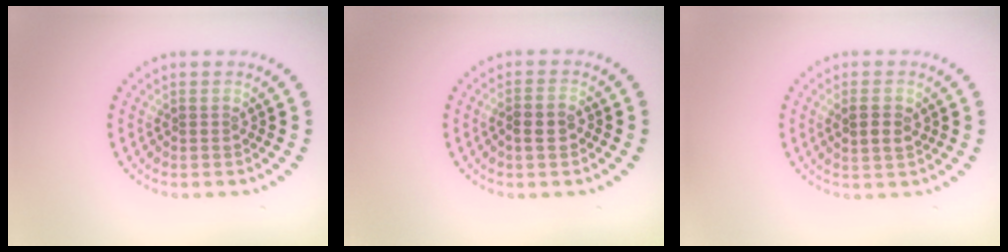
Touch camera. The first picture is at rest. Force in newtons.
{"total": 1.7, "press": 1.5, "slide": 0.6}
{"total": 2.3, "press": 2.2, "slide": 0.5}